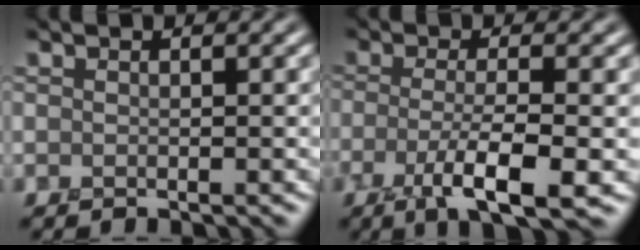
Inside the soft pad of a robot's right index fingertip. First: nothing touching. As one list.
[{"total": 4.7, "force": [-1.6, 1.0, 4.3], "torque": [-0.076, 0.002, -0.033]}]